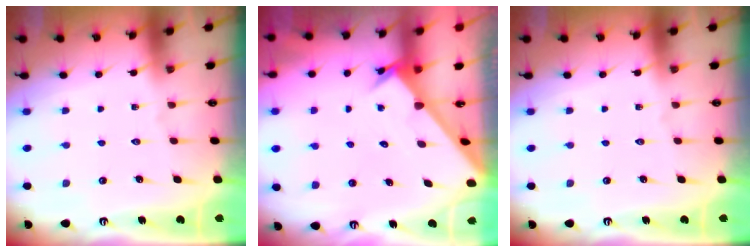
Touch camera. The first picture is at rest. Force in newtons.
{"total": 2.4, "press": 2.4, "slide": 0.2}
{"total": 0.0}